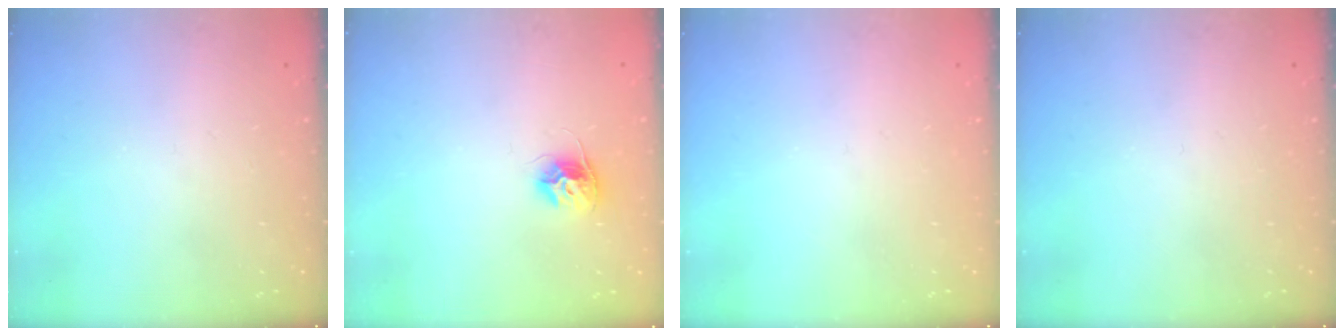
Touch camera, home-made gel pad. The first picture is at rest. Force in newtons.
{"total": 9.1, "press": 9.1, "slide": 0.4}
{"total": 0.0}
{"total": 0.0}